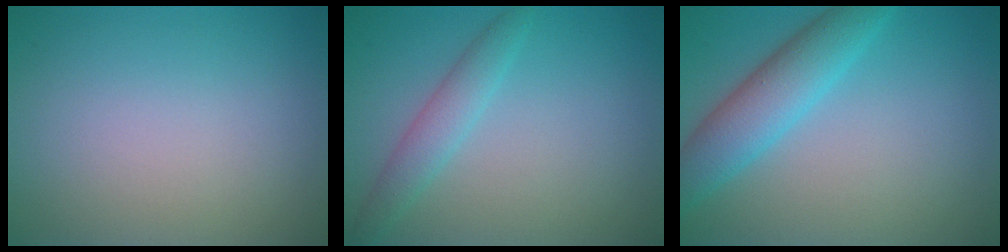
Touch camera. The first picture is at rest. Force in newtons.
{"total": 2.4, "press": 2.4, "slide": 0.0}
{"total": 4.9, "press": 4.9, "slide": 0.2}